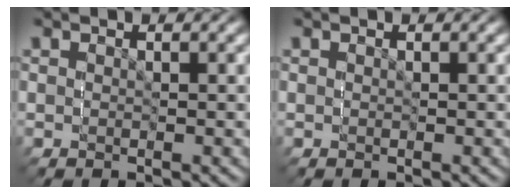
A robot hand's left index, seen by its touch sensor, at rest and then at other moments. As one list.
[{"total": 0.0}]